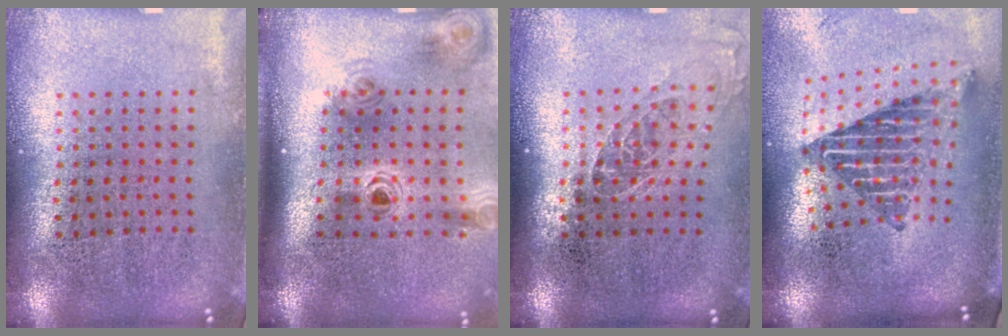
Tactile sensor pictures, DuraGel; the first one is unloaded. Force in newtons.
{"total": 1.6, "press": 1.3, "slide": 1.0}
{"total": 1.0, "press": 0.9, "slide": 0.5}
{"total": 2.1, "press": 1.6, "slide": 1.4}